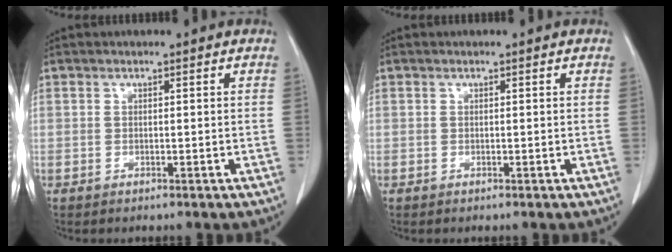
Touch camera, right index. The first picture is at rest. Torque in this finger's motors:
{"motor_torque": [0.01, 0.00, 0.00, 0.00]}